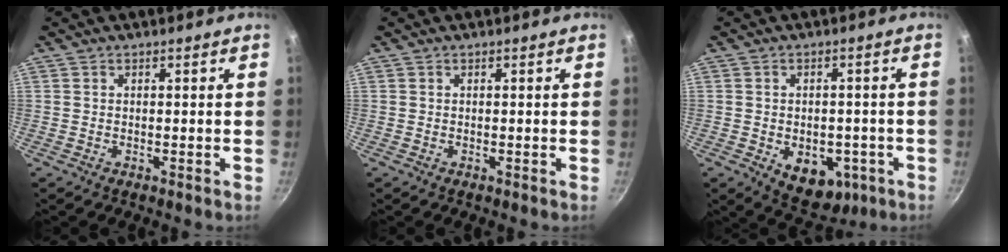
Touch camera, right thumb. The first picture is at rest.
{"total": 0.0}
{"total": 10.3, "force": [-3.5, 6.9, 6.8], "torque": [-0.056, 0.002, -0.030]}